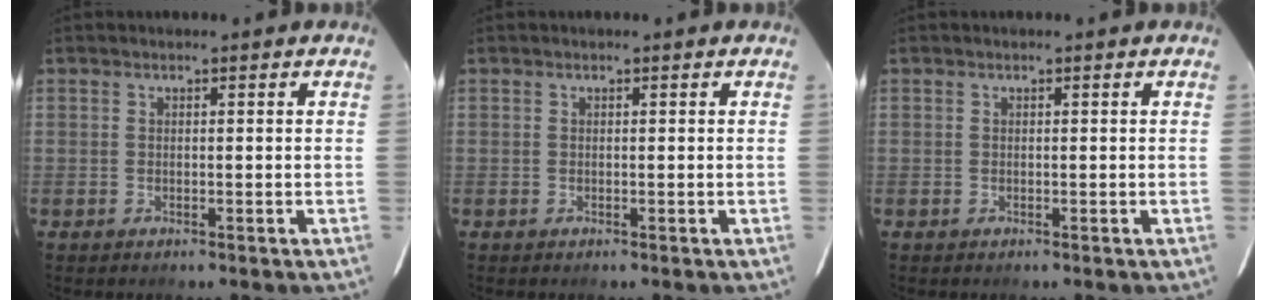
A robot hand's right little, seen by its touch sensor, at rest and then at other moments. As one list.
[{"total": 0.0}, {"total": 0.0}]